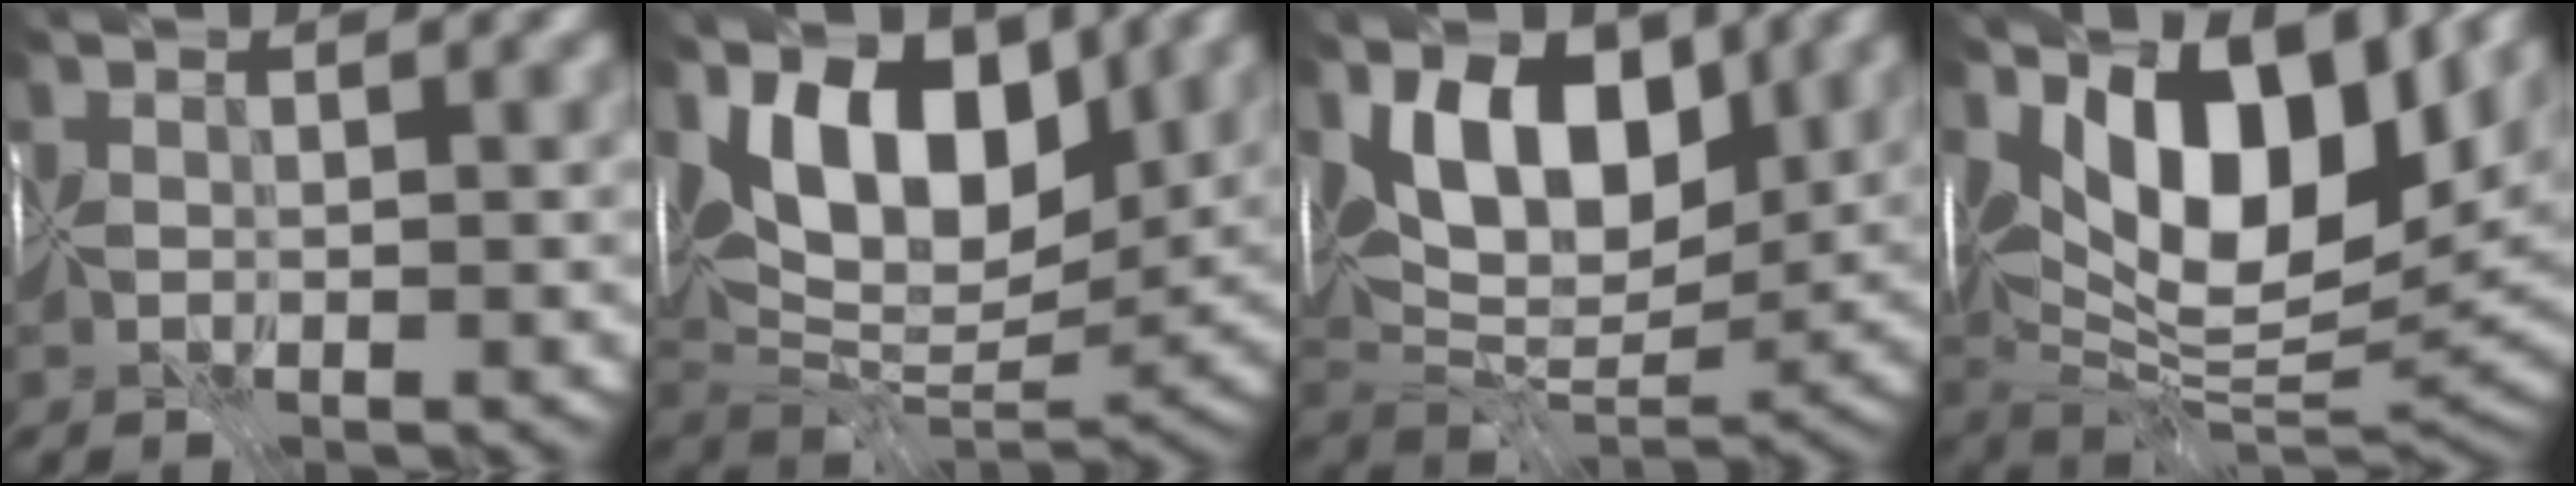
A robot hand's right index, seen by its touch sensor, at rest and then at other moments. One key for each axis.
{"total": 11.2, "fx": 5.1, "fy": 5.7, "fz": 8.1, "tx": -0.112, "ty": -0.005, "tz": 0.086}
{"total": 9.7, "fx": 4.1, "fy": 5.2, "fz": 7.1, "tx": -0.092, "ty": -0.006, "tz": 0.061}
{"total": 12.9, "fx": 5.9, "fy": 5.2, "fz": 10.2, "tx": -0.142, "ty": 0.000, "tz": 0.095}